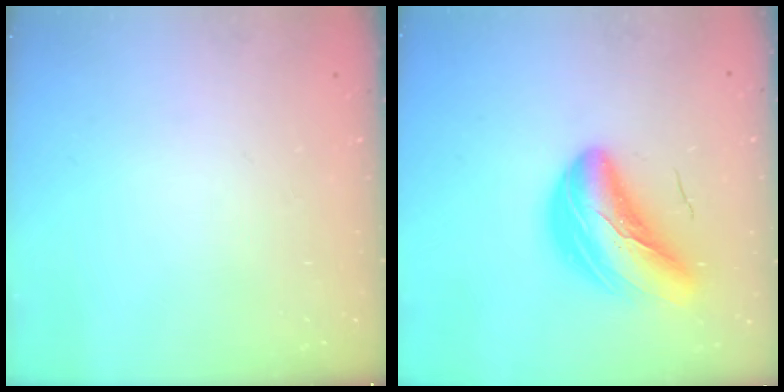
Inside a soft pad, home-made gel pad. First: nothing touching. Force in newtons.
{"total": 11.3, "press": 10.9, "slide": 3.0}